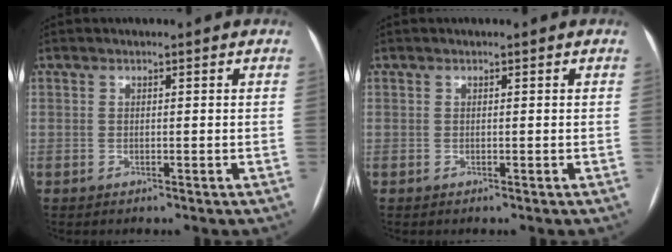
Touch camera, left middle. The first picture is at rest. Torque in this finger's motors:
{"motor_torque": [-0.05, -0.06, -0.04, -0.05]}